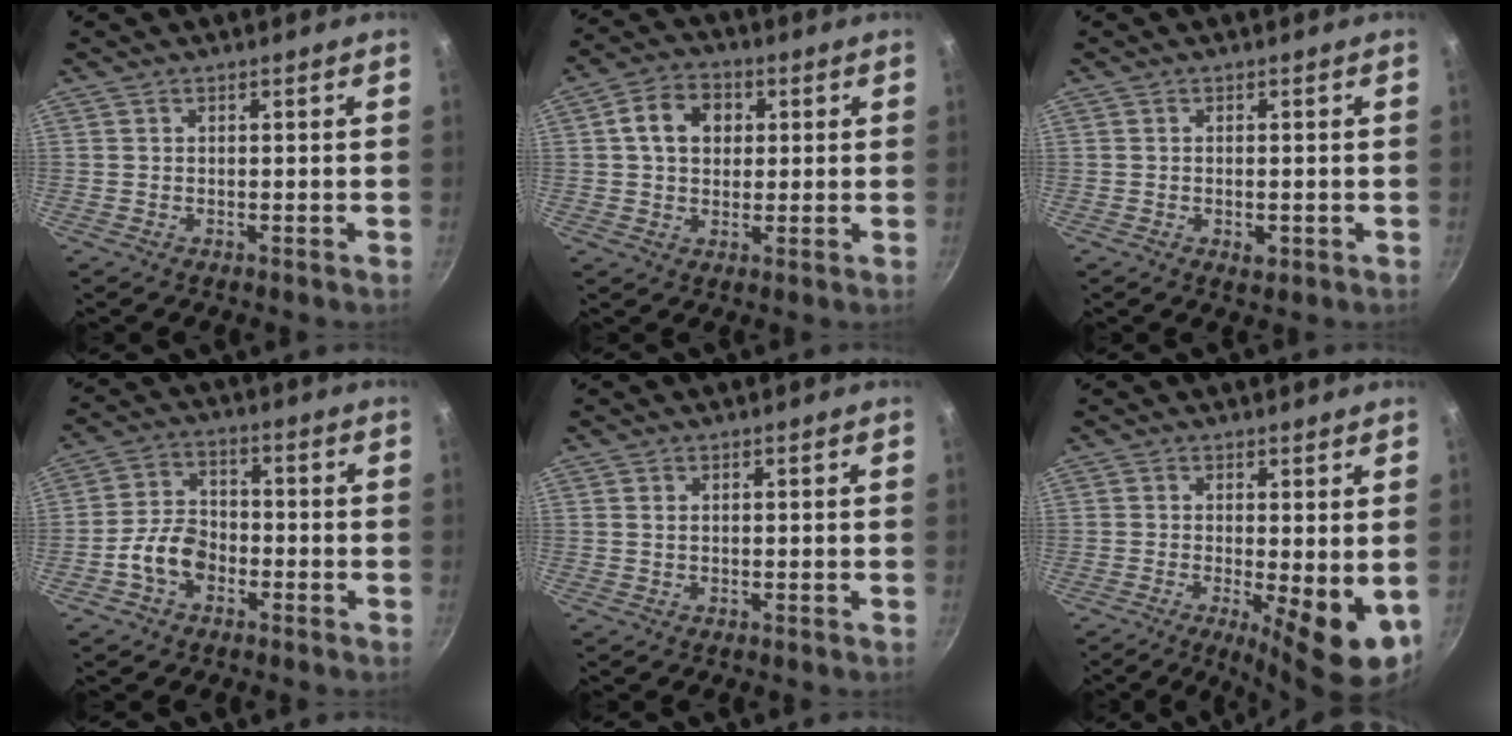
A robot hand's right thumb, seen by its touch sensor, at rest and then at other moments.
{"total": 8.3, "force": [1.8, 6.4, 4.8], "torque": [-0.061, 0.008, 0.021]}
{"total": 2.2, "force": [-0.6, 1.2, 1.7], "torque": [-0.027, -0.003, -0.008]}
{"total": 7.6, "force": [-3.0, 5.2, 4.6], "torque": [-0.063, 0.033, -0.063]}
{"total": 0.7, "force": [0.3, 0.5, 0.4], "torque": [-0.006, 0.000, 0.004]}
{"total": 9.7, "force": [-1.7, 2.9, 9.2], "torque": [-0.121, -0.009, -0.013]}